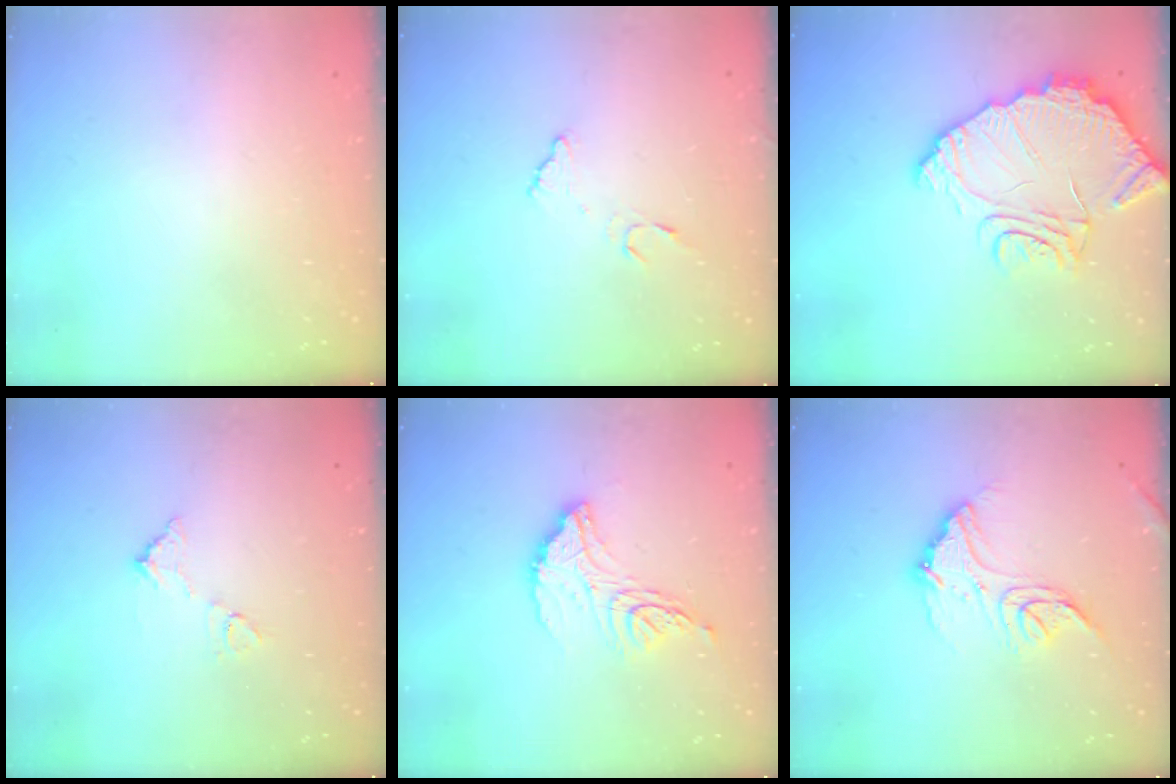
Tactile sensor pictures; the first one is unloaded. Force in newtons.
{"total": 8.3, "press": 8.3, "slide": 0.6}
{"total": 15.3, "press": 15.3, "slide": 1.4}
{"total": 6.3, "press": 6.3, "slide": 0.3}
{"total": 12.9, "press": 12.9, "slide": 1.2}
{"total": 13.8, "press": 13.8, "slide": 0.9}